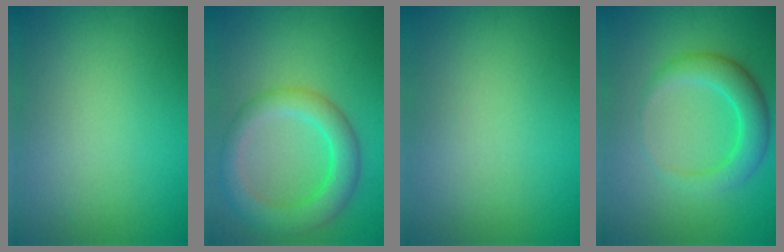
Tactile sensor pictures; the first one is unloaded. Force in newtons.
{"total": 5.5, "press": 5.5, "slide": 0.2}
{"total": 0.0}
{"total": 4.2, "press": 4.2, "slide": 0.1}